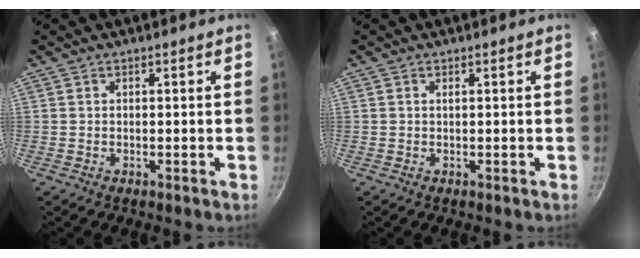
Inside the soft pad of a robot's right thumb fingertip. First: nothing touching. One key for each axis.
{"total": 0.0}